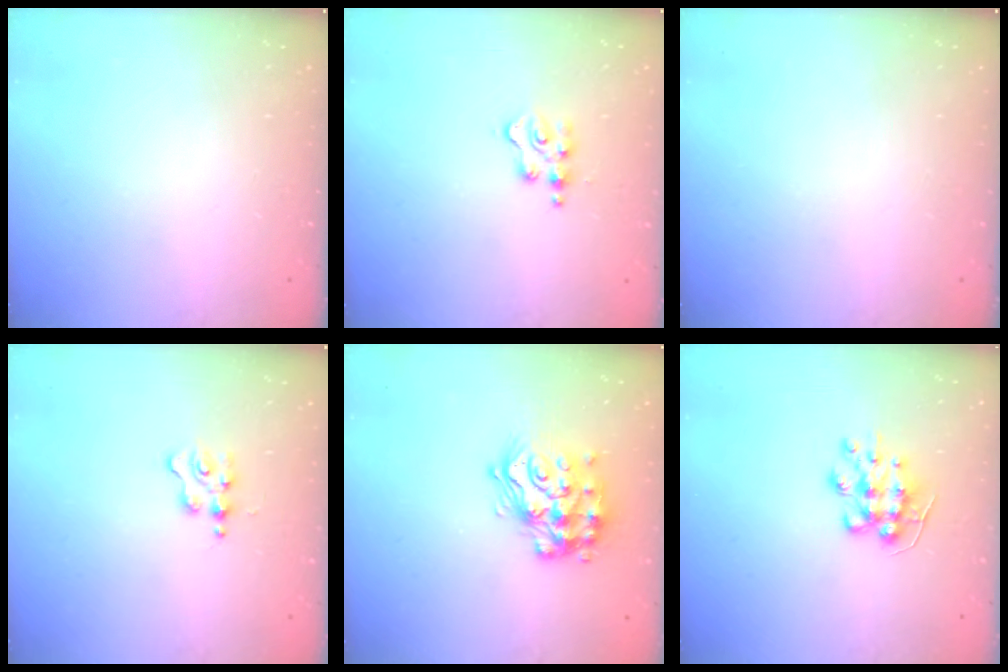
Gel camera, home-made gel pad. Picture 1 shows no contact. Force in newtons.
{"total": 3.9, "press": 3.8, "slide": 0.5}
{"total": 0.0}
{"total": 1.7, "press": 1.7, "slide": 0.2}
{"total": 17.7, "press": 17.7, "slide": 1.0}
{"total": 9.0, "press": 9.0, "slide": 0.1}